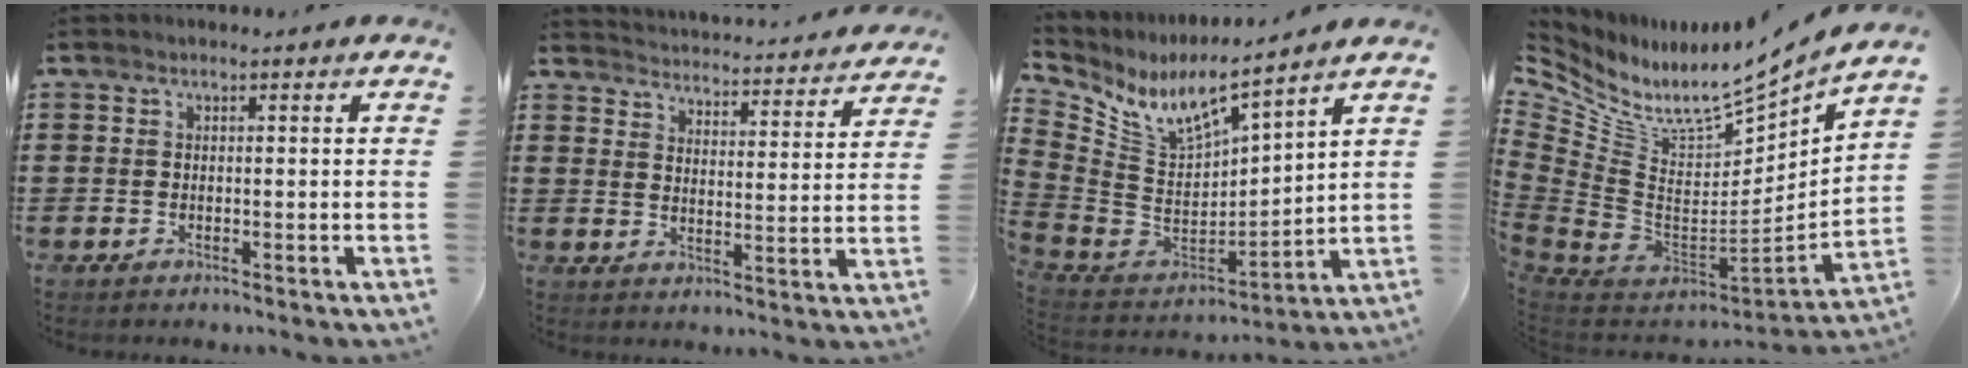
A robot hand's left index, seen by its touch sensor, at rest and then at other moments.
{"total": 3.5, "force": [3.4, -0.4, -0.2], "torque": [-0.011, -0.039, 0.051]}
{"total": 8.7, "force": [6.6, 2.1, 5.3], "torque": [-0.133, -0.049, 0.112]}
{"total": 8.5, "force": [6.0, 3.1, 5.3], "torque": [-0.113, -0.066, 0.096]}